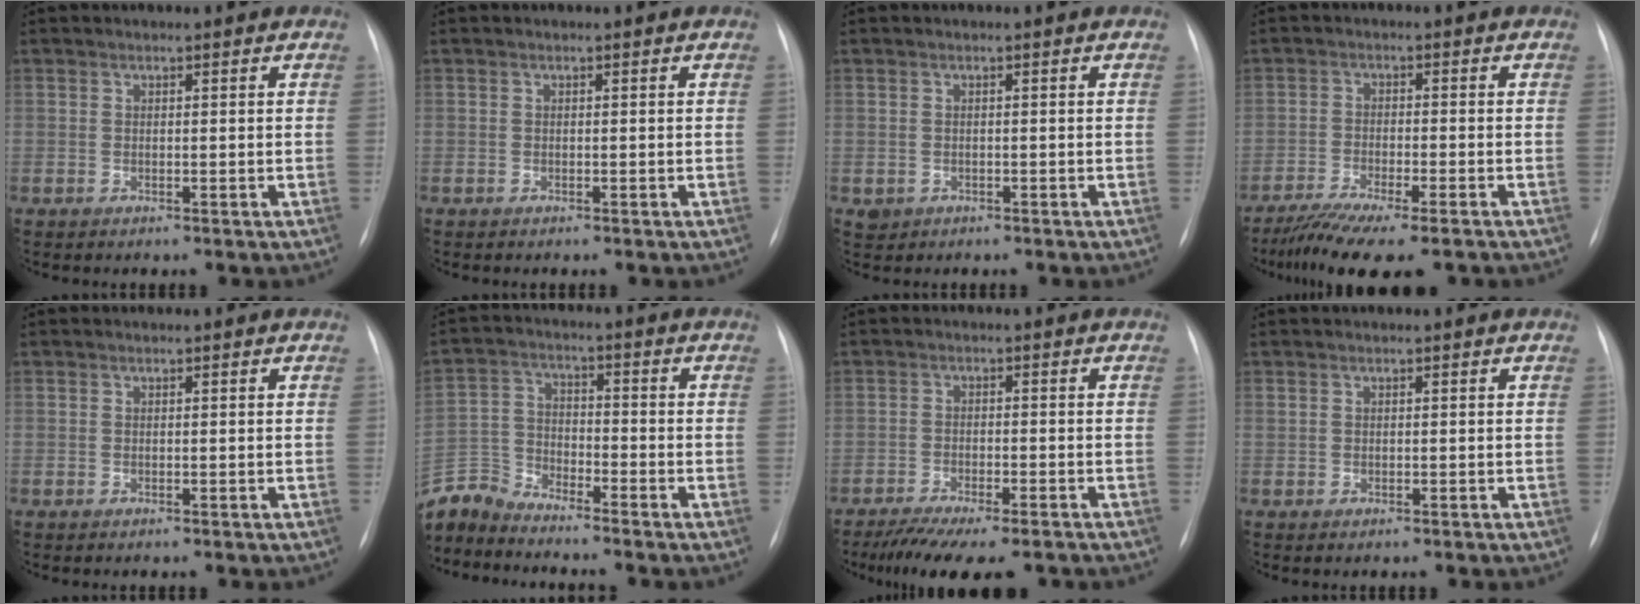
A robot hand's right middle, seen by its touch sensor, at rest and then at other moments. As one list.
[{"total": 0.0}, {"total": 1.4, "force": [-0.5, 1.3, 0.3], "torque": [-0.004, 0.003, -0.001]}, {"total": 10.7, "force": [-8.5, 1.2, 6.3], "torque": [-0.103, -0.021, -0.134]}, {"total": 0.0}, {"total": 7.6, "force": [-7.6, 0.7, 0.5], "torque": [-0.018, 0.003, -0.153]}, {"total": 11.1, "force": [-9.0, 2.4, 5.9], "torque": [-0.086, -0.013, -0.134]}, {"total": 0.0}]